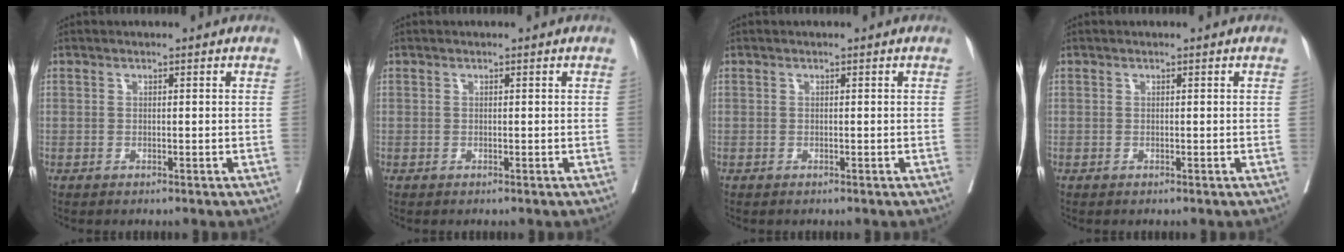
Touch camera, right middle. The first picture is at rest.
{"total": 0.0}
{"total": 0.0}
{"total": 0.0}